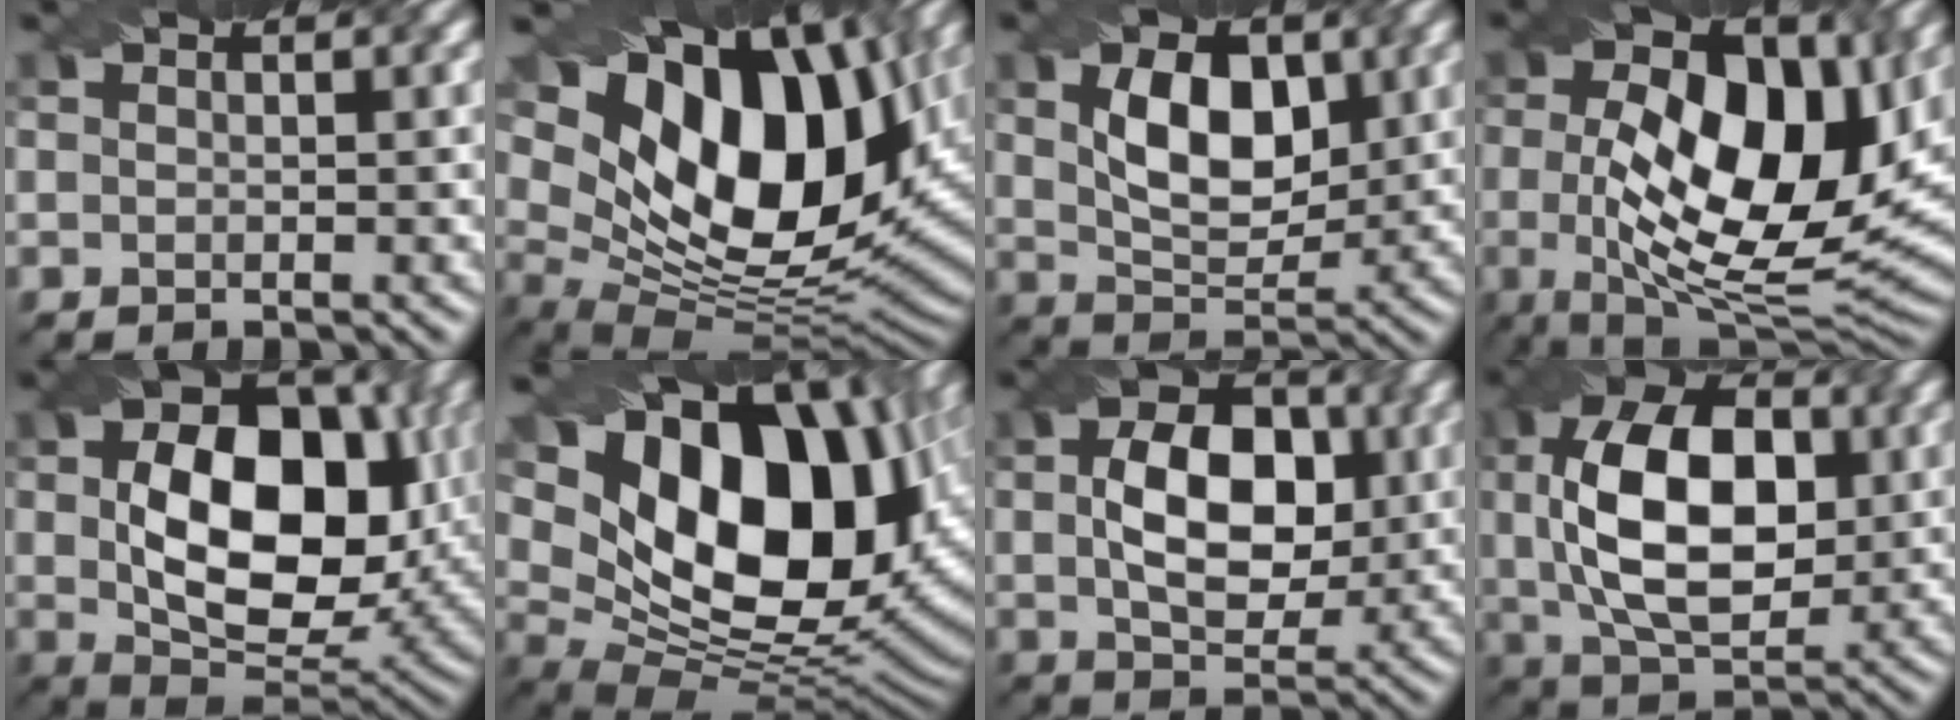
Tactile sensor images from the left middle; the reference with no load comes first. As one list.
[{"total": 16.4, "force": [5.5, 9.9, 11.8], "torque": [-0.217, 0.018, 0.116]}, {"total": 5.0, "force": [0.4, 3.1, 4.0], "torque": [-0.081, 0.010, 0.021]}, {"total": 13.3, "force": [0.1, 6.3, 11.7], "torque": [-0.189, 0.003, 0.009]}, {"total": 12.1, "force": [0.3, 7.9, 9.2], "torque": [-0.155, 0.005, 0.029]}, {"total": 16.9, "force": [4.8, 10.9, 11.9], "torque": [-0.189, 0.017, 0.105]}, {"total": 6.8, "force": [-0.3, 4.4, 5.2], "torque": [-0.094, 0.018, 0.005]}, {"total": 10.5, "force": [0.1, 6.2, 8.5], "torque": [-0.171, 0.022, 0.014]}]